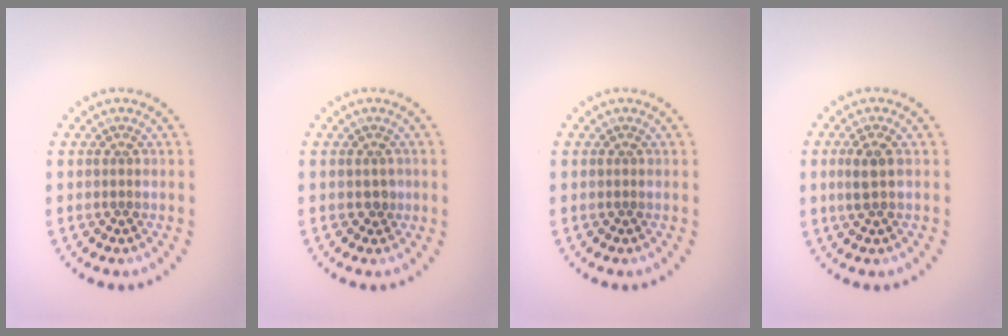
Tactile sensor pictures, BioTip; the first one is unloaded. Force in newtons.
{"total": 0.9, "press": 0.7, "slide": 0.5}
{"total": 0.0}
{"total": 1.9, "press": 1.7, "slide": 0.9}